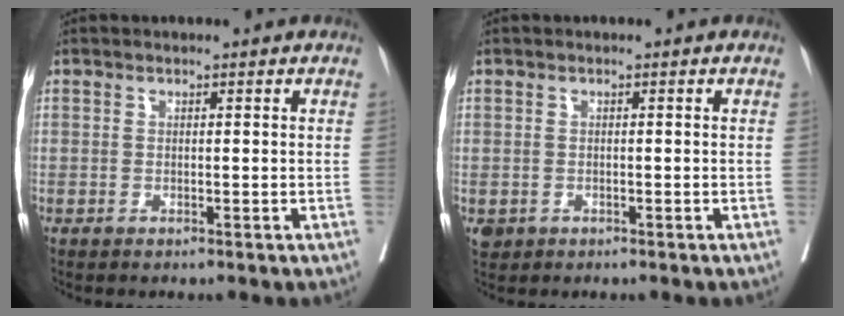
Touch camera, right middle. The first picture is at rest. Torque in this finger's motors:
{"motor_torque": [1.11, -0.85, 0.33, 0.11]}